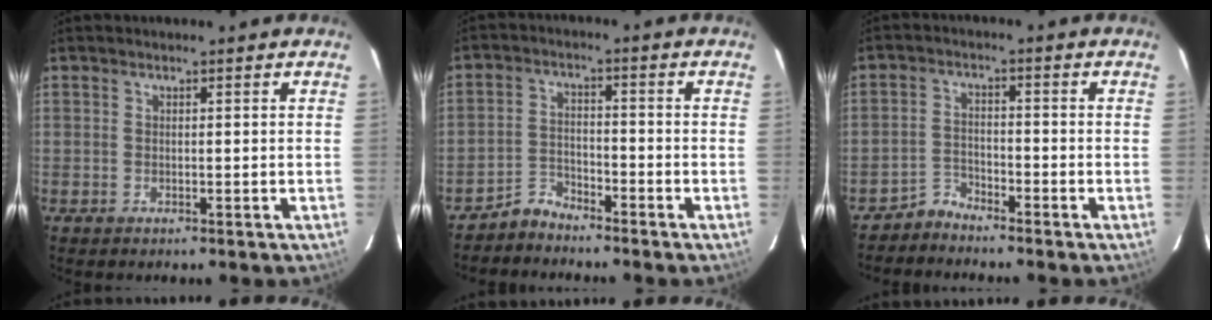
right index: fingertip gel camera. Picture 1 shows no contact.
{"total": 4.1, "force": [-3.9, 1.3, 0.0], "torque": [-0.004, 0.011, -0.073]}
{"total": 3.3, "force": [-3.1, 0.8, -0.6], "torque": [0.011, 0.005, -0.060]}